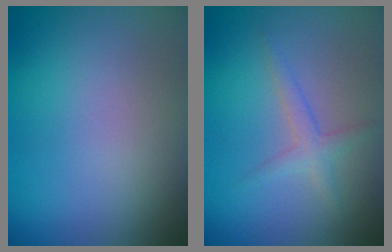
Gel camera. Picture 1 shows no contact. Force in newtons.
{"total": 1.8, "press": 1.8, "slide": 0.0}